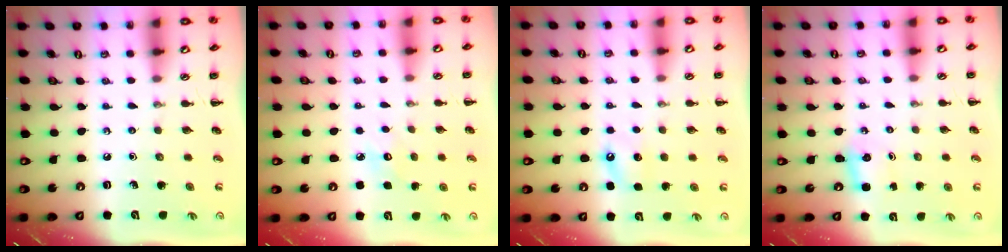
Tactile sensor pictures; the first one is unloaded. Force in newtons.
{"total": 6.5, "press": 6.4, "slide": 1.4}
{"total": 5.6, "press": 5.3, "slide": 1.8}
{"total": 2.8, "press": 2.7, "slide": 0.9}